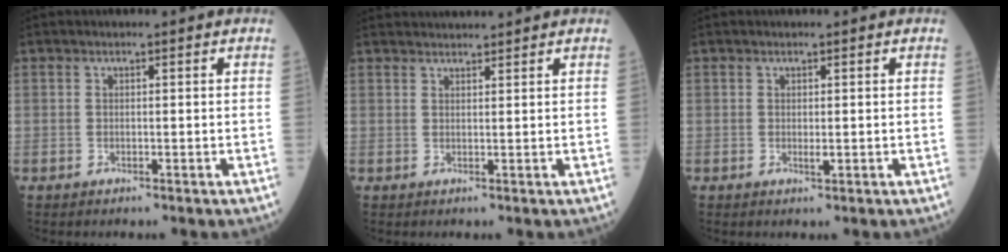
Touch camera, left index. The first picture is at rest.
{"total": 4.5, "force": [4.4, -0.1, 0.8], "torque": [-0.013, 0.030, 0.068]}
{"total": 1.0, "force": [0.2, 0.2, 0.9], "torque": [-0.018, -0.001, 0.005]}